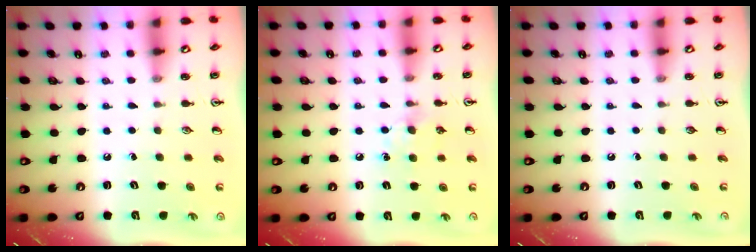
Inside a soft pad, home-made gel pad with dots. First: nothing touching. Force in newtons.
{"total": 6.8, "press": 6.8, "slide": 0.8}
{"total": 0.0}